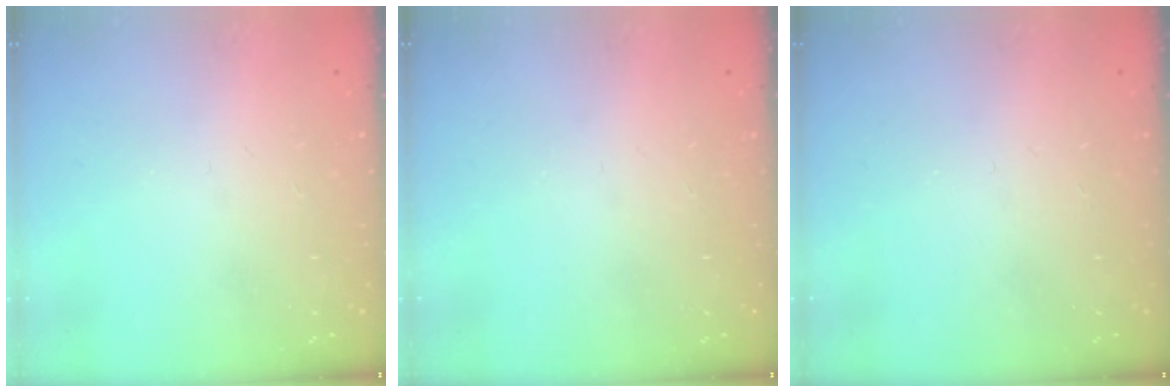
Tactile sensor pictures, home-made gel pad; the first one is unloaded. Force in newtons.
{"total": 0.0}
{"total": 0.0}